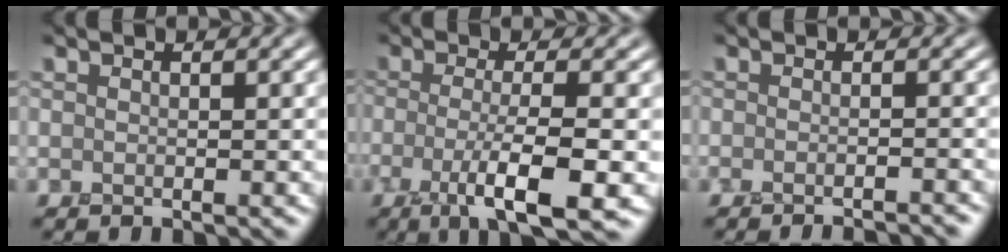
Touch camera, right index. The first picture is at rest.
{"total": 5.5, "force": [-1.7, 1.0, 5.1], "torque": [-0.085, 0.001, -0.036]}
{"total": 2.5, "force": [-2.2, 0.4, 1.1], "torque": [0.003, 0.003, -0.035]}